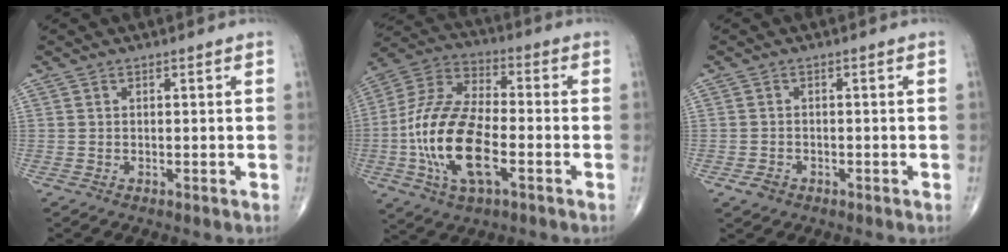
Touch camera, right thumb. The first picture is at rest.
{"total": 18.8, "force": [-4.6, 8.7, 16.0], "torque": [-0.327, 0.021, -0.087]}
{"total": 2.1, "force": [-1.1, 1.5, 0.9], "torque": [-0.015, 0.006, -0.016]}